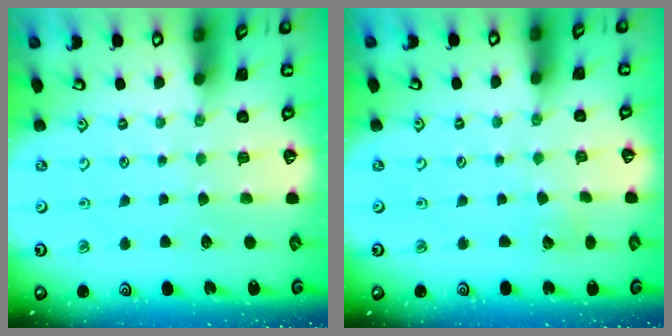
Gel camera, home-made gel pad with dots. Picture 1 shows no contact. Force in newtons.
{"total": 2.8, "press": 2.8, "slide": 0.3}